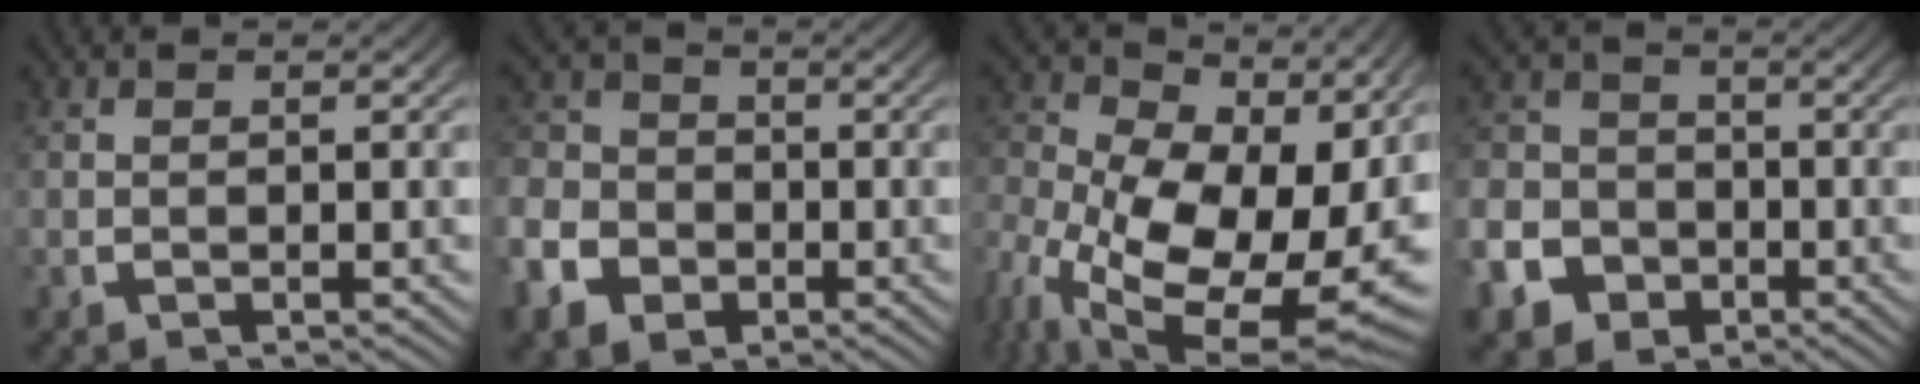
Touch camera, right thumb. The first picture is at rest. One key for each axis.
{"total": 8.4, "fx": -3.7, "fy": 6.9, "fz": 2.9, "tx": -0.076, "ty": -0.036, "tz": -0.058}
{"total": 16.0, "fx": -3.8, "fy": 10.1, "fz": 11.8, "tx": -0.241, "ty": -0.088, "tz": -0.019}
{"total": 11.7, "fx": -6.0, "fy": 9.6, "fz": 2.9, "tx": -0.071, "ty": -0.050, "tz": -0.102}